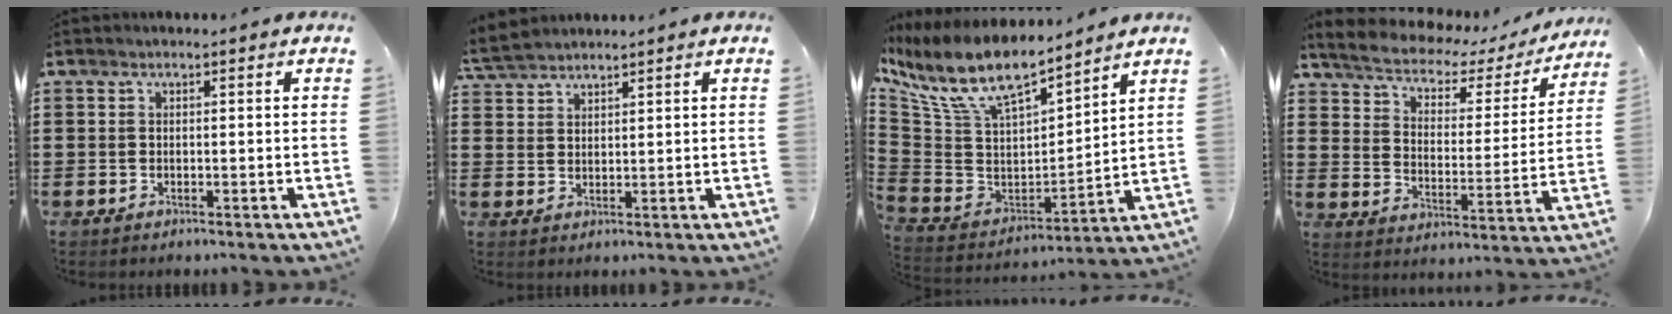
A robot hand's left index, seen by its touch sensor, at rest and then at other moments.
{"total": 3.1, "force": [3.0, 0.6, 0.6], "torque": [-0.022, -0.001, 0.058]}
{"total": 11.4, "force": [8.6, 3.3, 6.7], "torque": [-0.173, -0.058, 0.149]}
{"total": 4.6, "force": [4.2, 1.3, 1.5], "torque": [-0.054, -0.030, 0.064]}